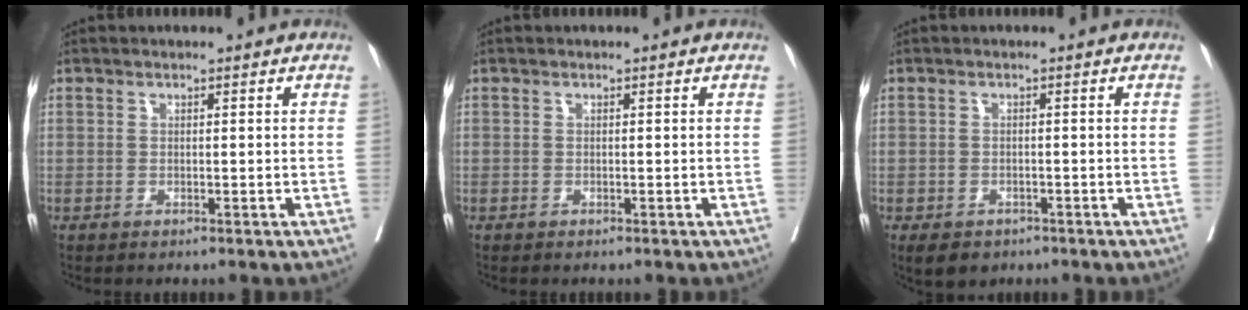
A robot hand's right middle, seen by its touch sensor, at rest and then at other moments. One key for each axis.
{"total": 0.0}
{"total": 4.8, "fx": -3.5, "fy": 2.8, "fz": 1.8, "tx": -0.021, "ty": -0.002, "tz": -0.046}